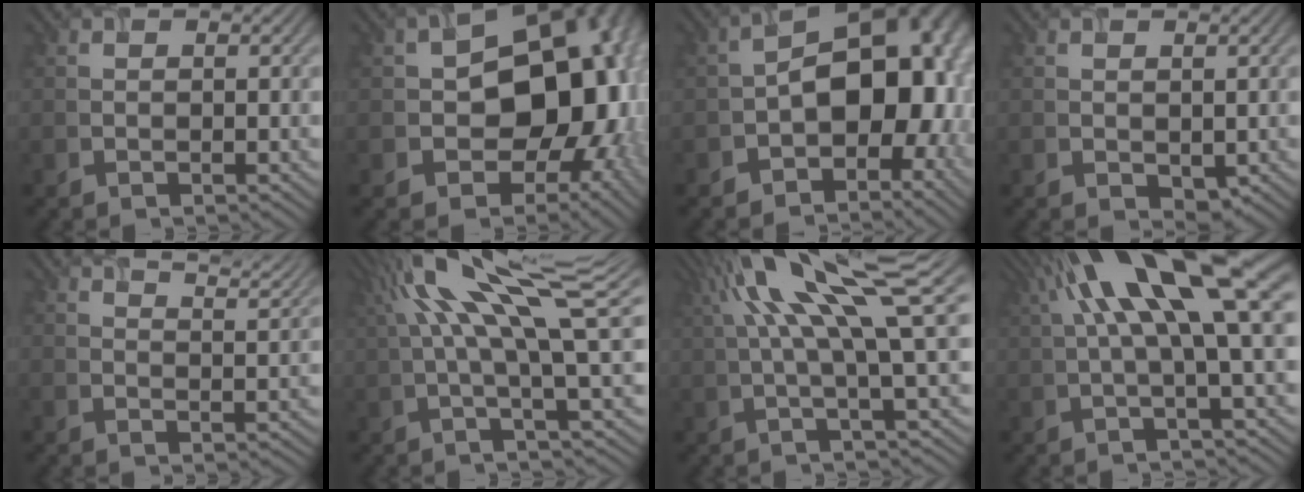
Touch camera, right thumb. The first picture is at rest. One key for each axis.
{"total": 17.4, "fx": -1.3, "fy": 12.1, "fz": 12.4, "tx": -0.149, "ty": -0.026, "tz": -0.016}
{"total": 13.6, "fx": -1.9, "fy": 8.5, "fz": 10.4, "tx": -0.130, "ty": 0.012, "tz": -0.040}
{"total": 1.4, "fx": 0.1, "fy": 1.0, "fz": 1.0, "tx": -0.019, "ty": -0.009, "tz": 0.009}
{"total": 7.9, "fx": 6.3, "fy": 1.8, "fz": 4.4, "tx": -0.063, "ty": 0.008, "tz": 0.080}
{"total": 15.8, "fx": 4.9, "fy": 3.7, "fz": 14.6, "tx": -0.270, "ty": 0.024, "tz": 0.098}
{"total": 14.3, "fx": 4.4, "fy": 3.1, "fz": 13.2, "tx": -0.233, "ty": 0.021, "tz": 0.080}
{"total": 16.4, "fx": 5.2, "fy": 3.7, "fz": 15.1, "tx": -0.265, "ty": 0.026, "tz": 0.096}